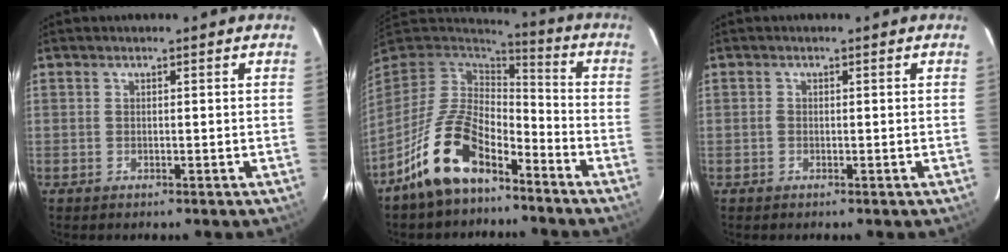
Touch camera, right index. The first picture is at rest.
{"total": 15.0, "force": [-9.3, 7.2, 9.3], "torque": [-0.191, 0.003, -0.171]}
{"total": 0.6, "force": [-0.2, 0.5, 0.2], "torque": [-0.001, 0.001, -0.005]}